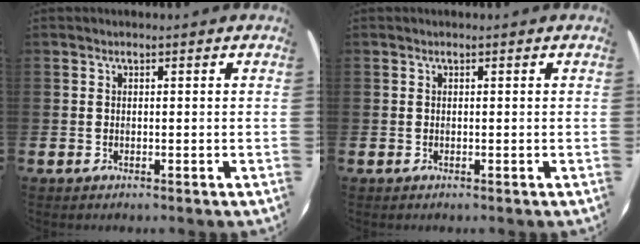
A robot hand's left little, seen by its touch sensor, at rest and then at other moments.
{"total": 0.0}